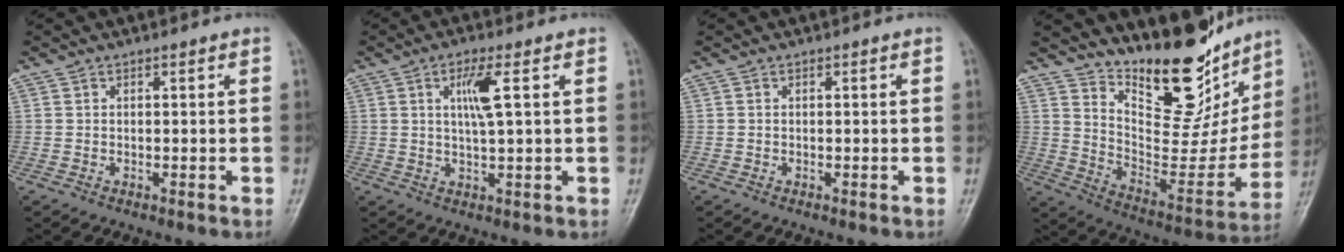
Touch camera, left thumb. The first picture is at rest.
{"total": 5.6, "force": [1.6, 0.8, 5.3], "torque": [-0.106, -0.006, 0.030]}
{"total": 0.0}
{"total": 22.3, "force": [16.7, 8.8, 11.8], "torque": [-0.119, -0.111, 0.270]}